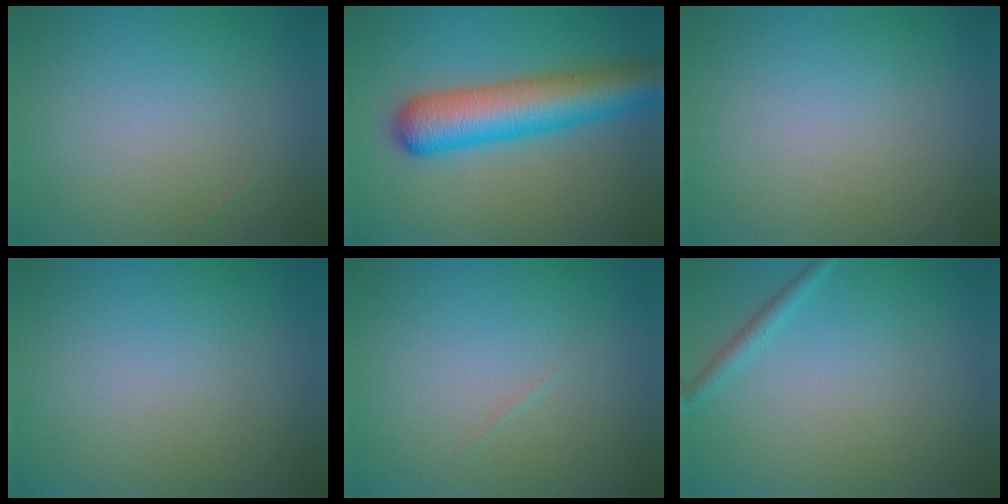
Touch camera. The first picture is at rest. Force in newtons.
{"total": 8.3, "press": 8.3, "slide": 0.3}
{"total": 0.0}
{"total": 0.0}
{"total": 0.0}
{"total": 1.1, "press": 1.1, "slide": 0.0}